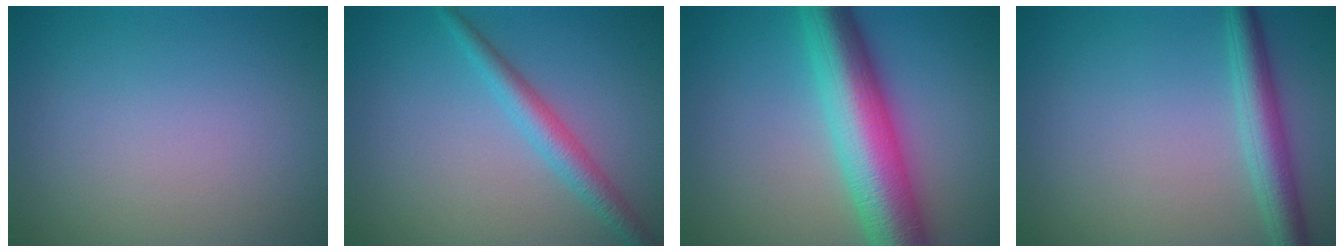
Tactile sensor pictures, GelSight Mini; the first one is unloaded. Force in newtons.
{"total": 2.8, "press": 2.8, "slide": 0.1}
{"total": 9.3, "press": 9.3, "slide": 0.2}
{"total": 3.6, "press": 3.6, "slide": 0.1}